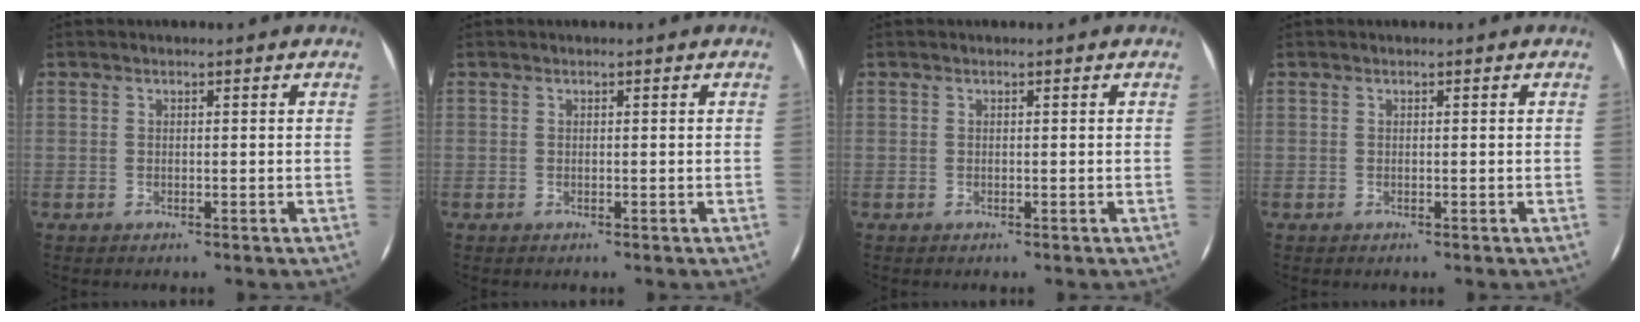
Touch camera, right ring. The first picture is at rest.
{"total": 0.0}
{"total": 0.0}
{"total": 0.0}